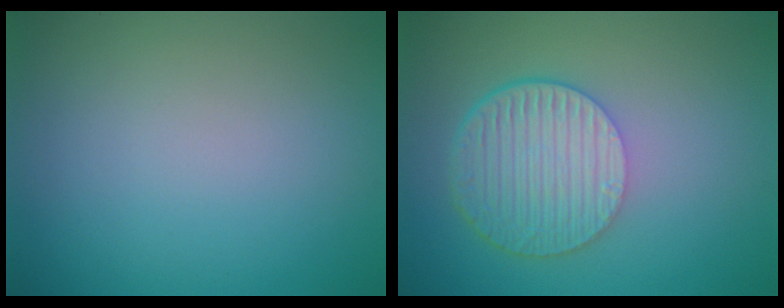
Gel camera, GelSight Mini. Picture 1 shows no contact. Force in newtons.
{"total": 6.6, "press": 4.7, "slide": 4.6}